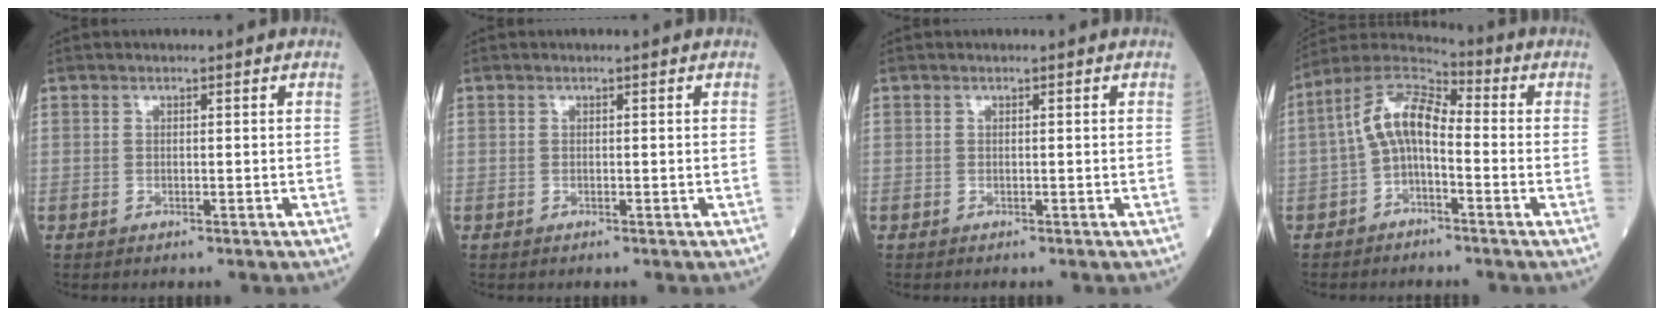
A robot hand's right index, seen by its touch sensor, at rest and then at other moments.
{"total": 0.0}
{"total": 0.0}
{"total": 8.5, "force": [-1.0, 3.6, 7.6], "torque": [-0.153, 0.032, -0.025]}